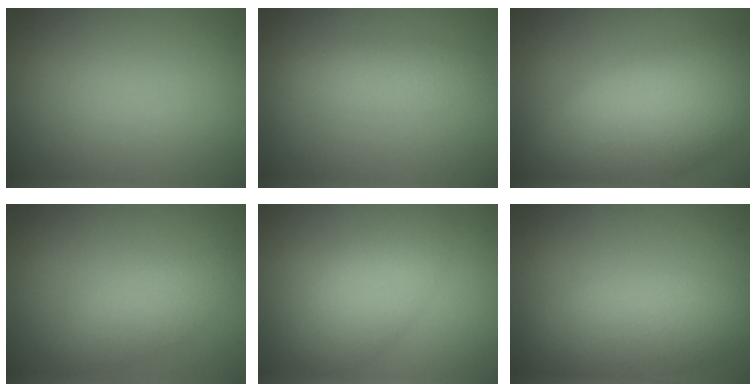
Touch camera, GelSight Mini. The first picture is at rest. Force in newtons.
{"total": 2.3, "press": 2.3, "slide": 0.1}
{"total": 11.5, "press": 11.4, "slide": 1.0}
{"total": 2.5, "press": 2.5, "slide": 0.1}
{"total": 4.1, "press": 4.1, "slide": 0.1}
{"total": 5.8, "press": 5.8, "slide": 0.6}